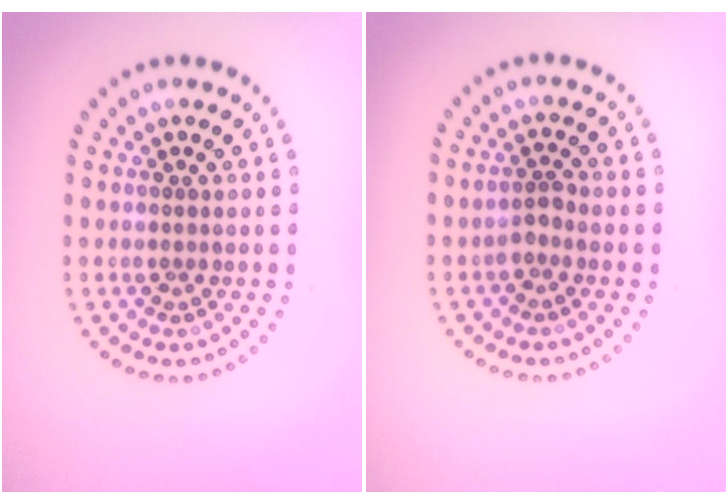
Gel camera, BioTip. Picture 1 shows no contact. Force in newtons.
{"total": 1.4, "press": 1.1, "slide": 0.8}